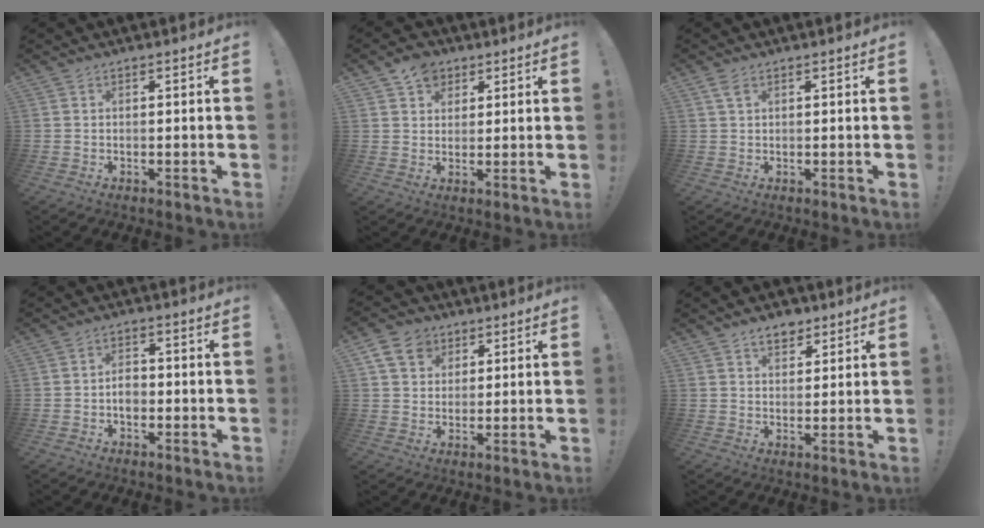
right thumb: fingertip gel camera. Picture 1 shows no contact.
{"total": 6.7, "force": [3.9, 5.1, 1.9], "torque": [-0.028, -0.012, 0.075]}
{"total": 2.4, "force": [1.3, 1.1, 1.7], "torque": [-0.033, 0.000, 0.025]}
{"total": 5.5, "force": [-1.0, 4.0, 3.6], "torque": [-0.052, 0.002, -0.022]}
{"total": 9.1, "force": [4.3, 7.3, 3.2], "torque": [-0.050, -0.014, 0.086]}
{"total": 5.8, "force": [3.9, 3.7, 2.2], "torque": [-0.017, -0.018, 0.069]}